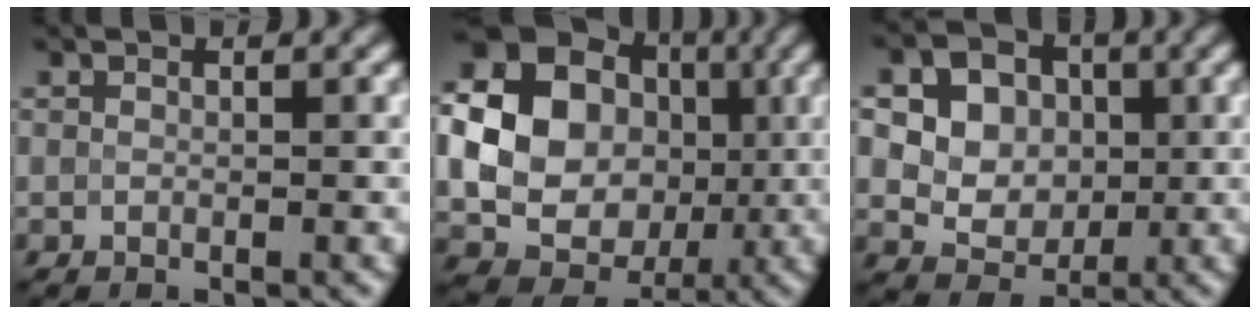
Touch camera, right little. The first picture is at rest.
{"total": 17.9, "force": [1.1, 16.3, 7.2], "torque": [-0.159, 0.013, -0.005]}
{"total": 9.9, "force": [2.8, 8.1, 4.8], "torque": [-0.093, 0.040, 0.043]}